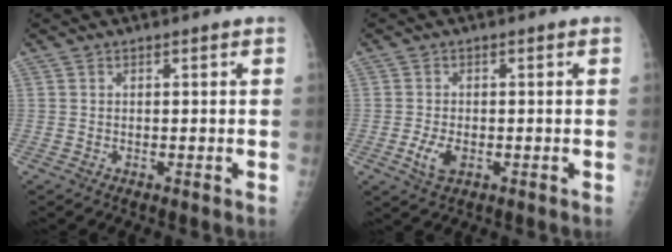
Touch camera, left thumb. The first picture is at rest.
{"total": 3.8, "force": [-1.1, 2.2, 3.0], "torque": [-0.062, -0.004, -0.017]}